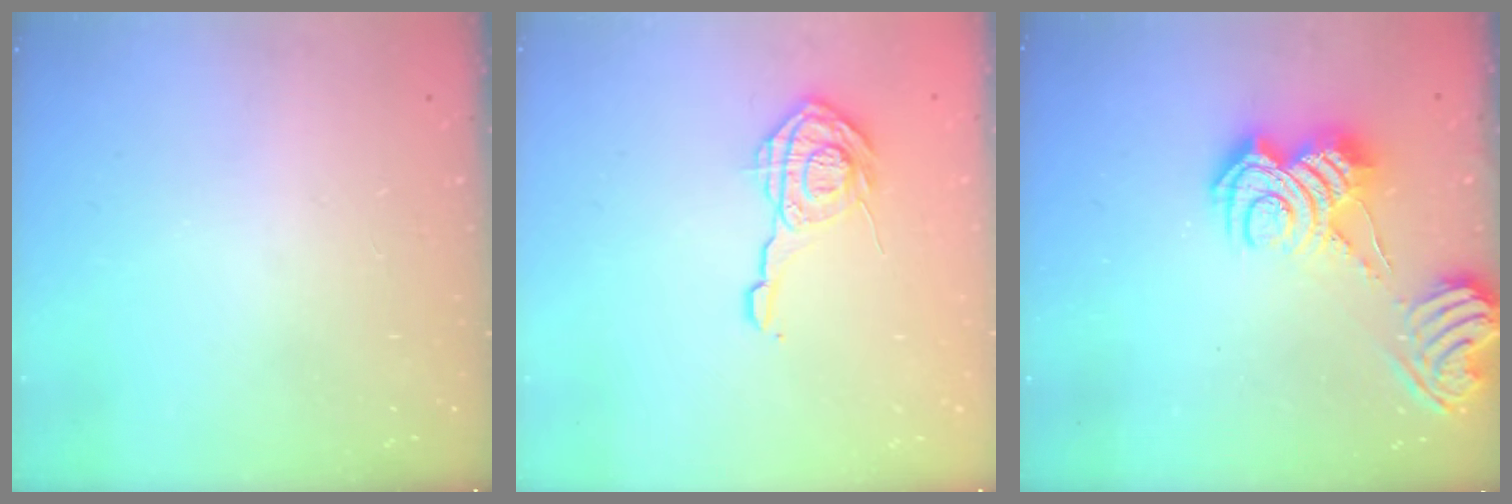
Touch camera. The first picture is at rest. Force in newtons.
{"total": 11.1, "press": 11.1, "slide": 0.9}
{"total": 9.1, "press": 9.1, "slide": 0.5}